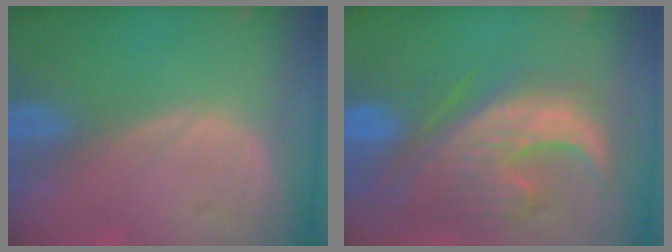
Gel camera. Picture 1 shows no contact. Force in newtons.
{"total": 12.2, "press": 11.2, "slide": 4.9}